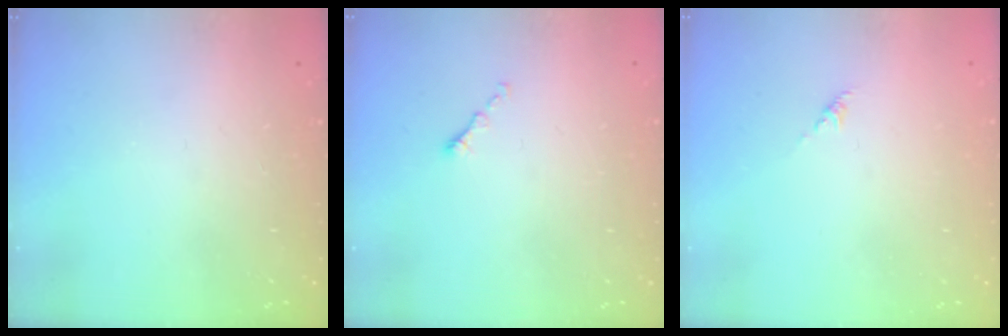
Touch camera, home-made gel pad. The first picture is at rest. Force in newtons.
{"total": 0.6, "press": 0.5, "slide": 0.2}
{"total": 0.0}